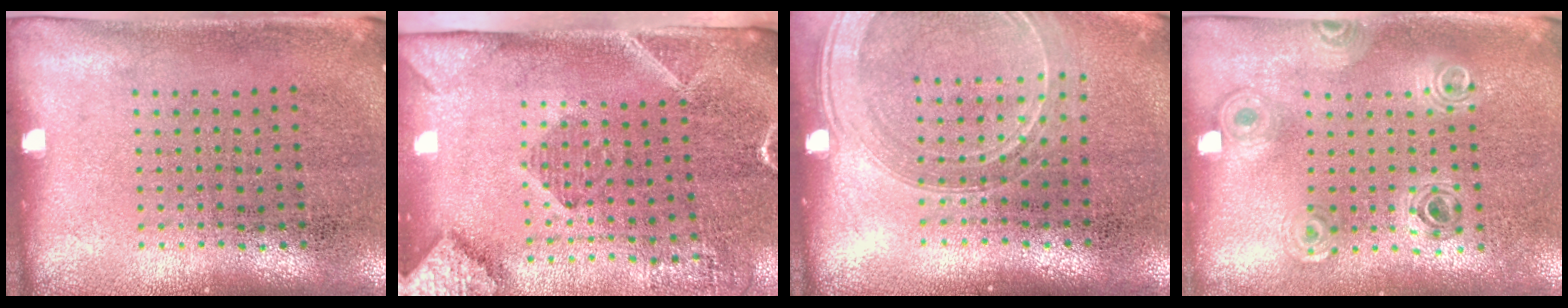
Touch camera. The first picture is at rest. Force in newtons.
{"total": 2.9, "press": 2.1, "slide": 2.0}
{"total": 1.4, "press": 1.4, "slide": 0.3}
{"total": 0.8, "press": 0.8, "slide": 0.1}